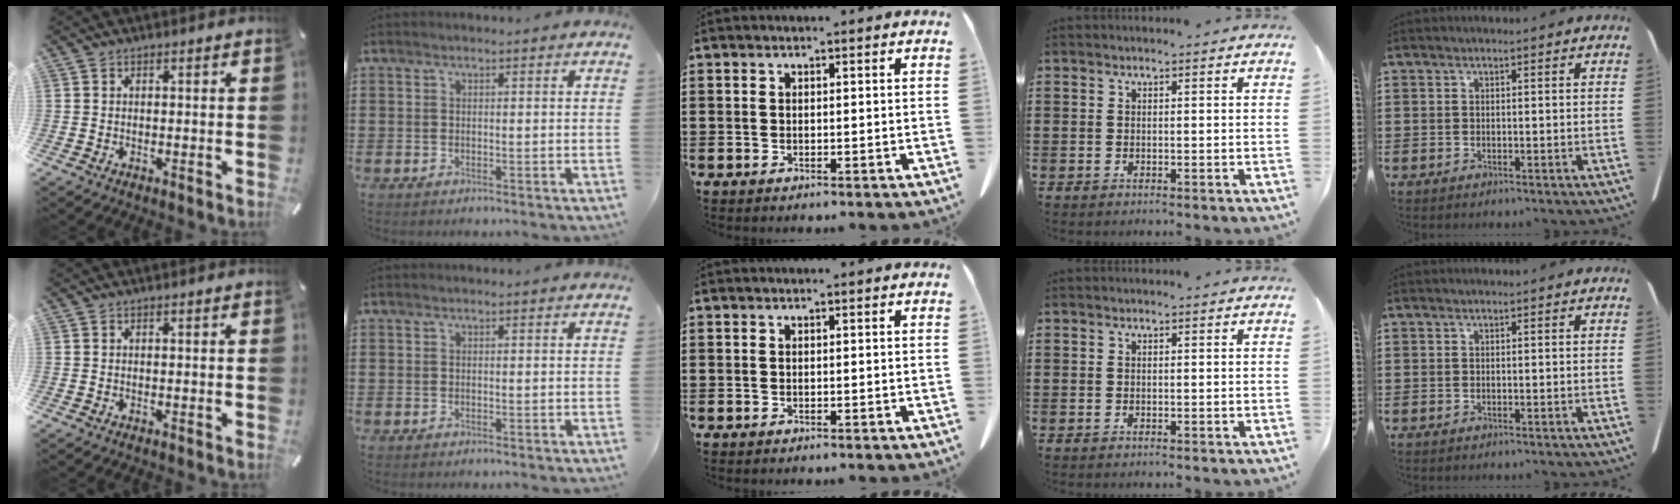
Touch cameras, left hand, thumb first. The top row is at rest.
{}